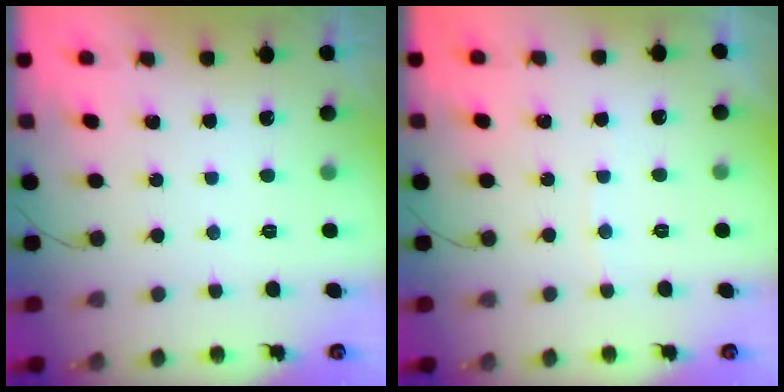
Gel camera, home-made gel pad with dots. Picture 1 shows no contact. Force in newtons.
{"total": 2.2, "press": 2.2, "slide": 0.3}